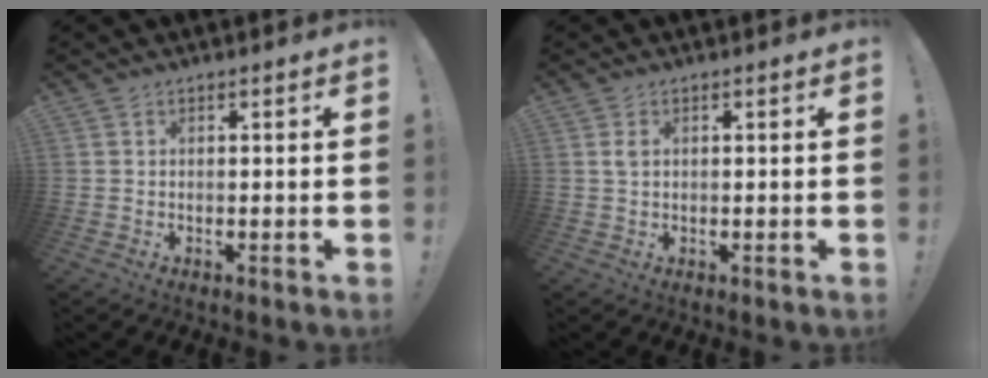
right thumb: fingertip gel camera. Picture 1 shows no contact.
{"total": 1.8, "force": [0.7, 1.0, 1.4], "torque": [-0.021, 0.001, 0.010]}